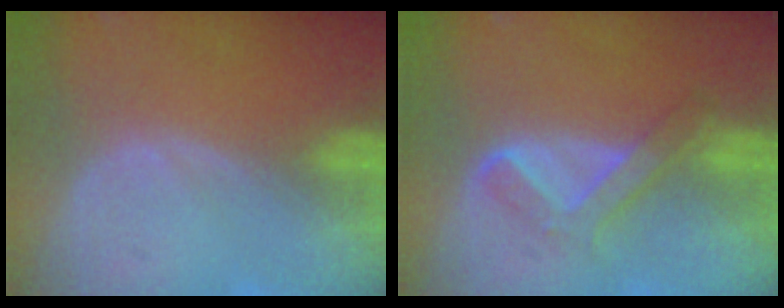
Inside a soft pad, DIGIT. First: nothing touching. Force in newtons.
{"total": 5.3, "press": 5.0, "slide": 1.9}